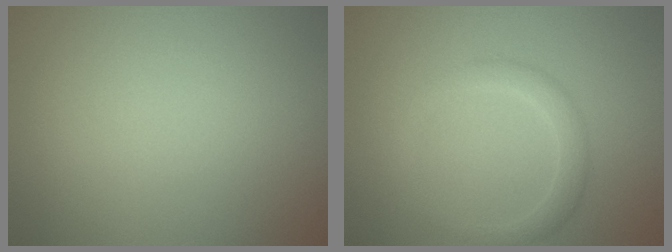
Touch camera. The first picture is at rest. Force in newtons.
{"total": 2.1, "press": 2.1, "slide": 0.1}